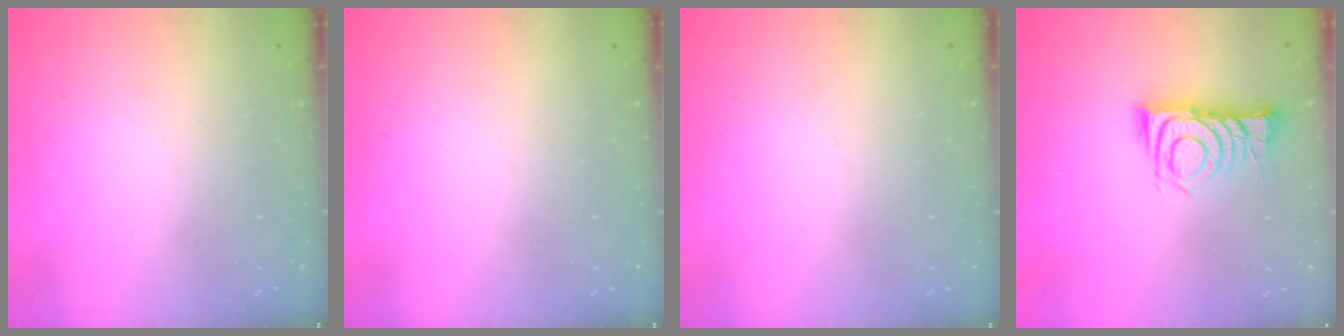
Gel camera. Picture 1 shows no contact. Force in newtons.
{"total": 0.0}
{"total": 0.0}
{"total": 9.9, "press": 9.9, "slide": 0.4}